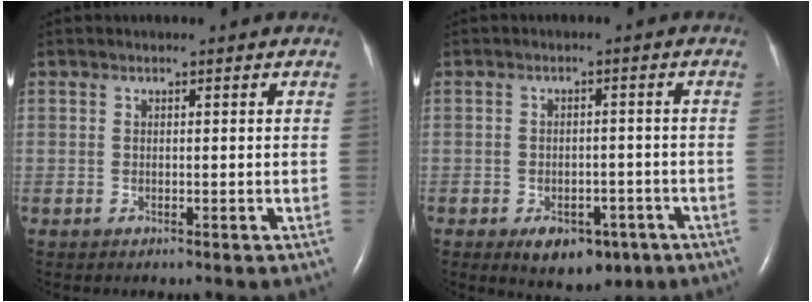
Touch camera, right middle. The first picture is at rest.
{"total": 6.7, "force": [-3.8, 3.9, 3.9], "torque": [-0.053, 0.002, -0.047]}